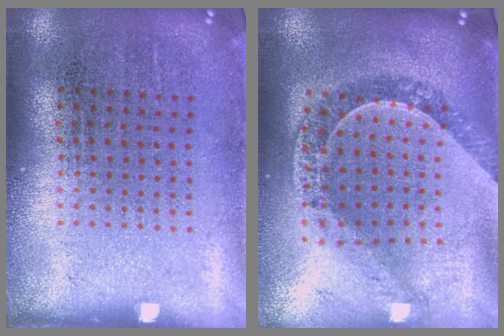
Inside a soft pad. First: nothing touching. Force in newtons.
{"total": 1.1, "press": 1.1, "slide": 0.3}